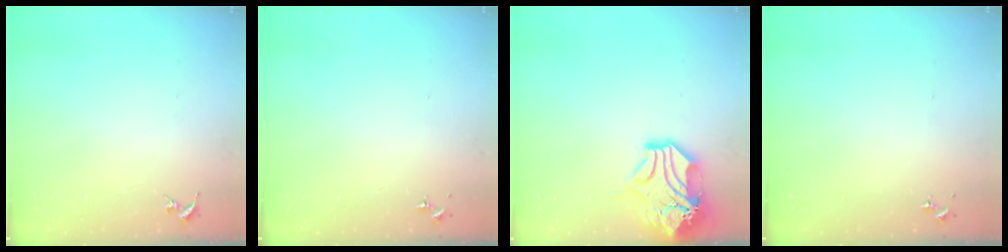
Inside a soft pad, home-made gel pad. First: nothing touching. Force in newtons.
{"total": 0.0}
{"total": 15.9, "press": 15.7, "slide": 2.2}
{"total": 0.0}